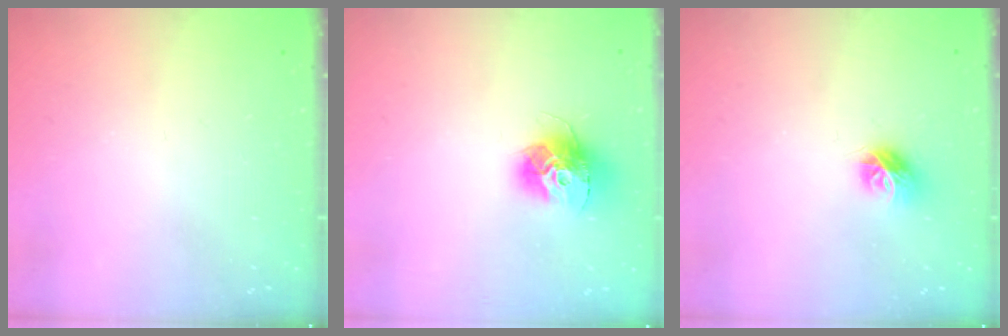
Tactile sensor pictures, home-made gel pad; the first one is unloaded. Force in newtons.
{"total": 13.4, "press": 13.3, "slide": 1.2}
{"total": 8.1, "press": 8.1, "slide": 0.2}